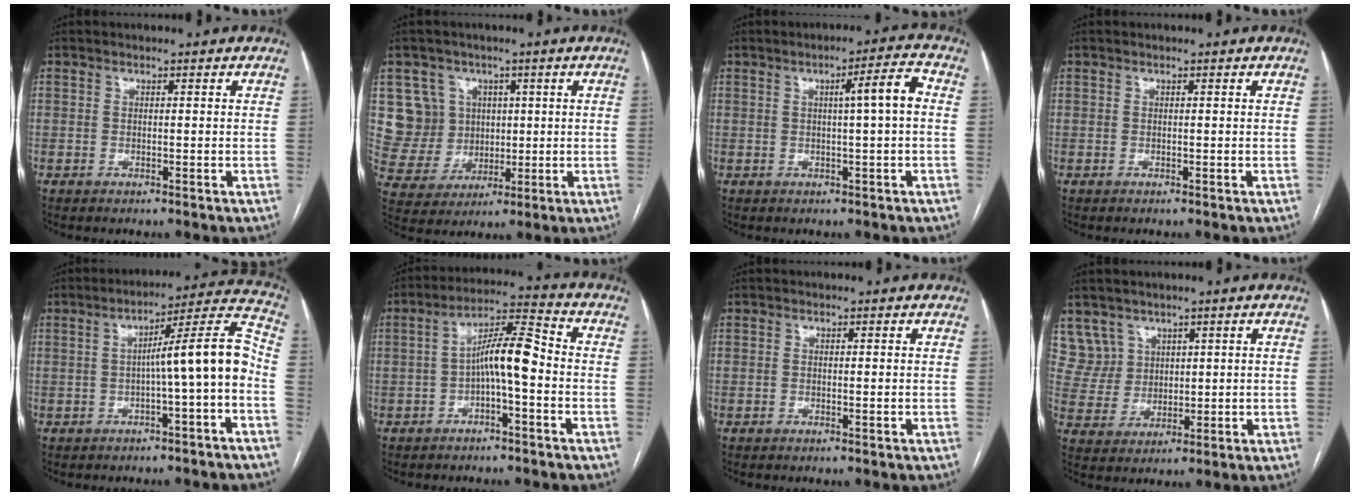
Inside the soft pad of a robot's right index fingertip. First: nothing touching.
{"total": 8.8, "force": [2.5, 8.3, 0.8], "torque": [-0.033, 0.029, 0.063]}
{"total": 5.3, "force": [0.5, -0.3, 5.3], "torque": [-0.079, 0.008, 0.008]}
{"total": 0.0}
{"total": 10.3, "force": [-2.1, -0.3, 10.1], "torque": [-0.140, 0.033, -0.032]}
{"total": 8.0, "force": [-1.4, 1.3, 7.7], "torque": [-0.135, 0.030, -0.027]}
{"total": 0.0}
{"total": 6.1, "force": [3.7, 4.8, -0.4], "torque": [0.008, 0.013, 0.088]}